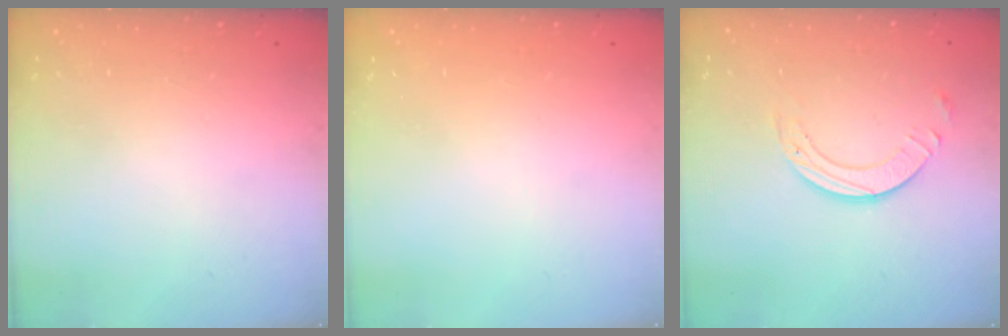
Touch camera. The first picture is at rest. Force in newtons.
{"total": 0.0}
{"total": 5.8, "press": 5.8, "slide": 0.6}